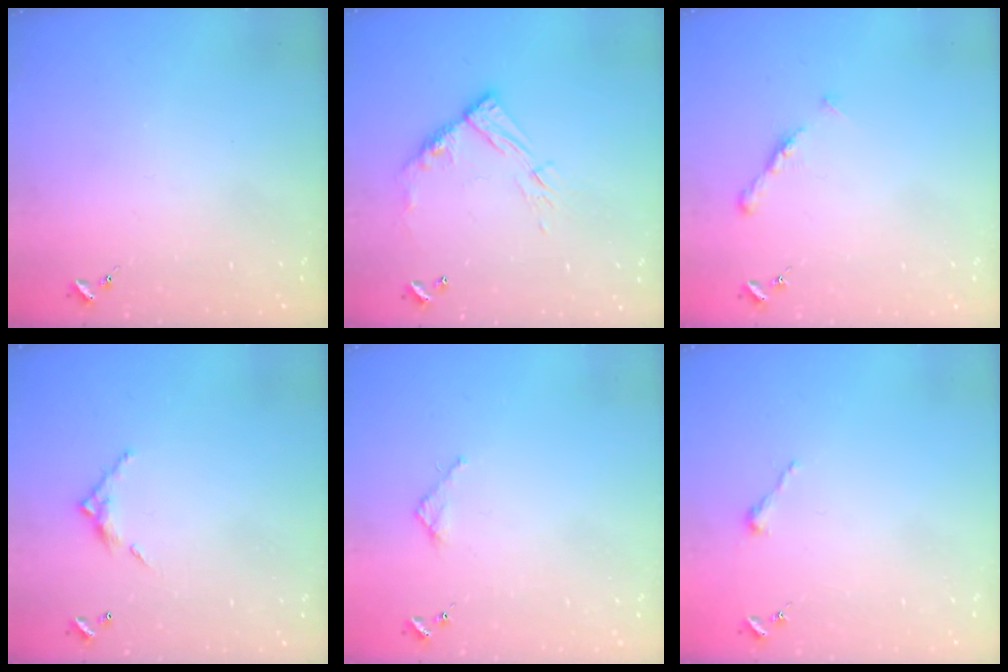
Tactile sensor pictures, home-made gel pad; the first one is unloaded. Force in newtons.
{"total": 11.8, "press": 11.7, "slide": 1.0}
{"total": 5.3, "press": 5.2, "slide": 0.6}
{"total": 6.7, "press": 6.7, "slide": 0.4}
{"total": 2.7, "press": 2.7, "slide": 0.2}
{"total": 2.5, "press": 2.5, "slide": 0.2}